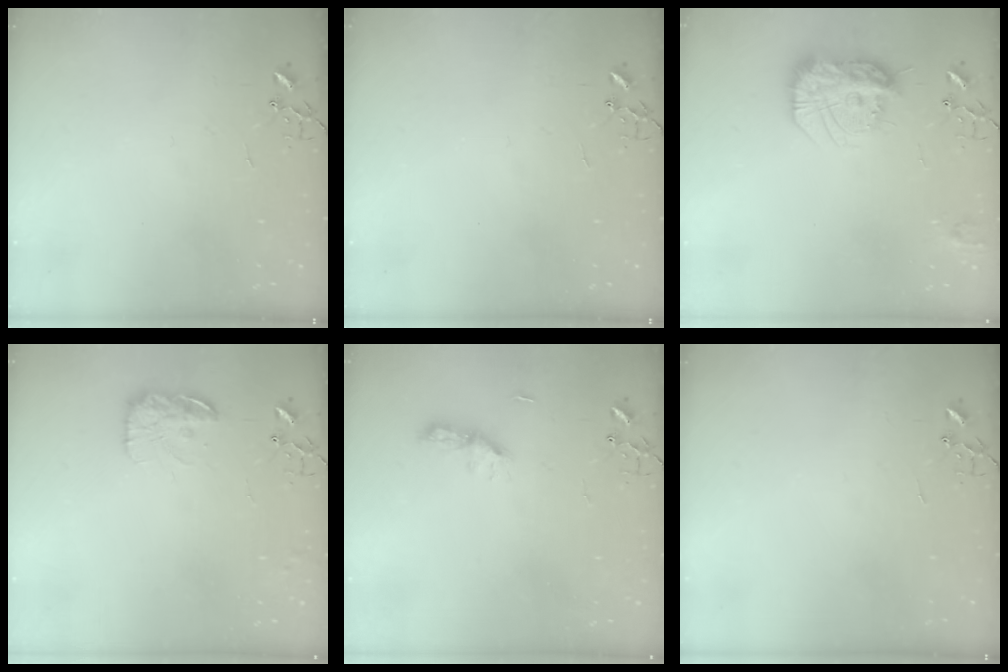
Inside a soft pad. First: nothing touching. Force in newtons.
{"total": 0.0}
{"total": 17.6, "press": 17.6, "slide": 1.5}
{"total": 14.2, "press": 14.2, "slide": 0.7}
{"total": 7.2, "press": 7.1, "slide": 0.6}
{"total": 0.0}